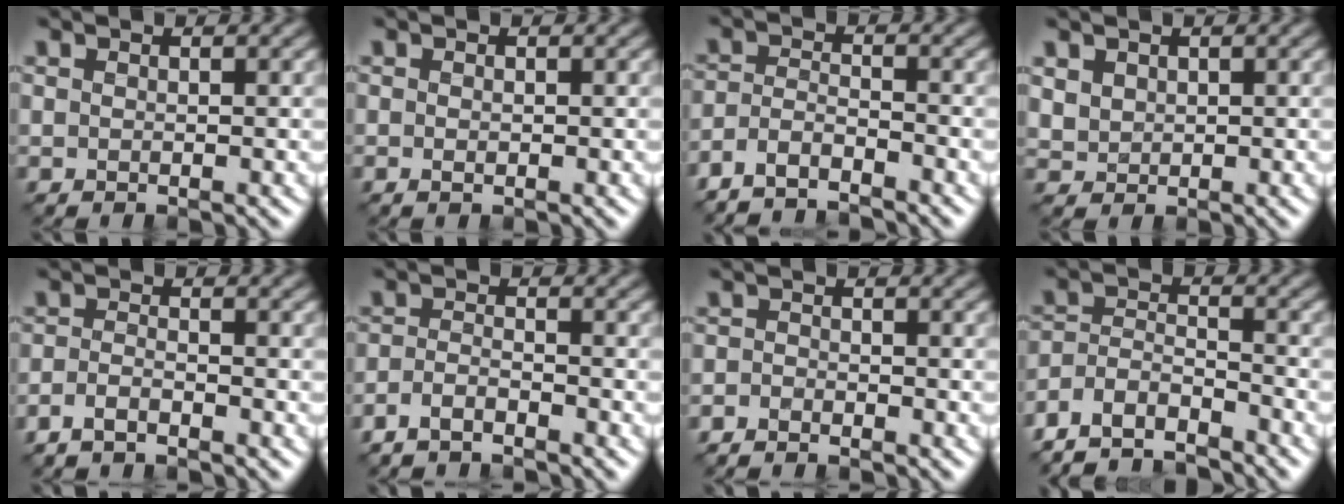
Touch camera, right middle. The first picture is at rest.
{"total": 0.5, "force": [-0.1, 0.2, 0.5], "torque": [-0.011, -0.001, -0.002]}
{"total": 3.3, "force": [-3.1, 0.5, 1.1], "torque": [-0.028, 0.000, -0.069]}
{"total": 1.4, "force": [0.8, 1.1, 0.5], "torque": [-0.019, -0.002, 0.022]}
{"total": 1.9, "force": [-1.7, 0.3, 0.9], "torque": [-0.028, 0.000, -0.040]}
{"total": 2.4, "force": [-2.2, 0.4, 0.9], "torque": [-0.026, -0.001, -0.052]}
{"total": 1.7, "force": [-1.7, 0.3, 0.2], "torque": [-0.005, 0.001, -0.039]}
{"total": 5.6, "force": [-5.1, 1.5, 1.7], "torque": [-0.035, -0.003, -0.106]}